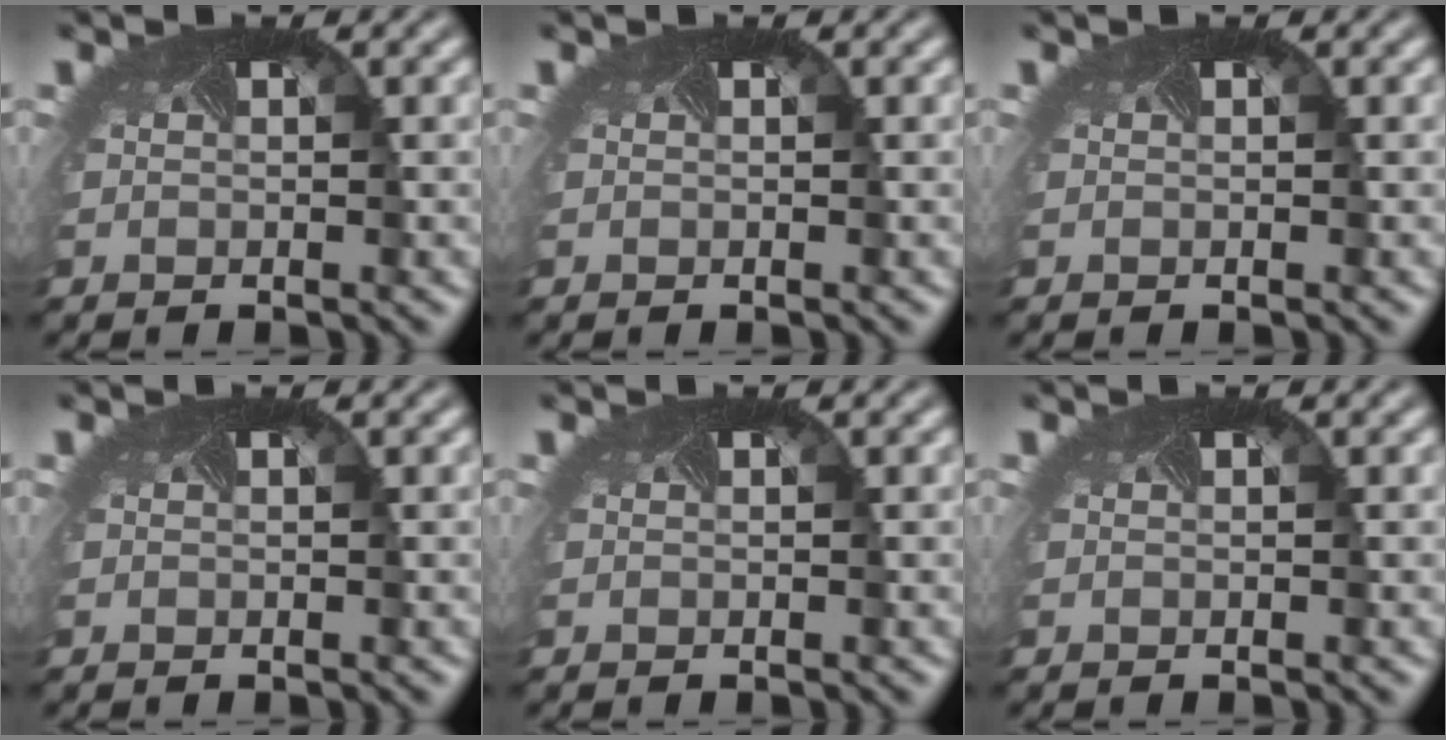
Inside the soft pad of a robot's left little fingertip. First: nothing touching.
{"total": 0.0}
{"total": 0.0}
{"total": 0.0}
{"total": 0.0}
{"total": 0.0}